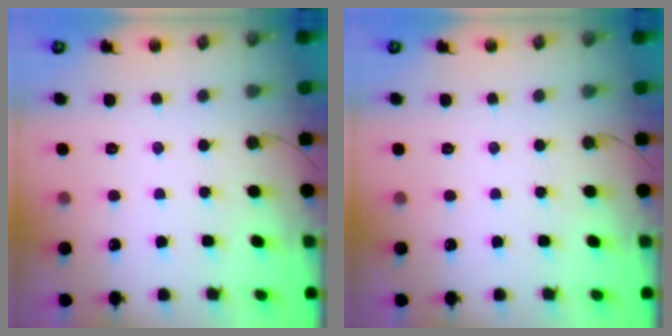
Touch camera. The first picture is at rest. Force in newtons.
{"total": 0.0}